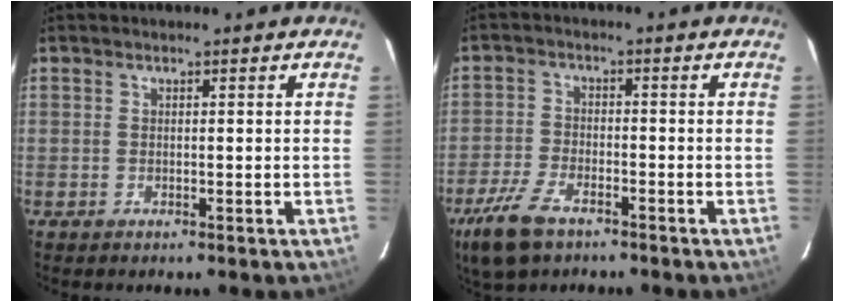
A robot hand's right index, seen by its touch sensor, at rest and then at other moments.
{"total": 9.3, "force": [-6.2, 4.3, 5.3], "torque": [-0.140, -0.013, -0.123]}